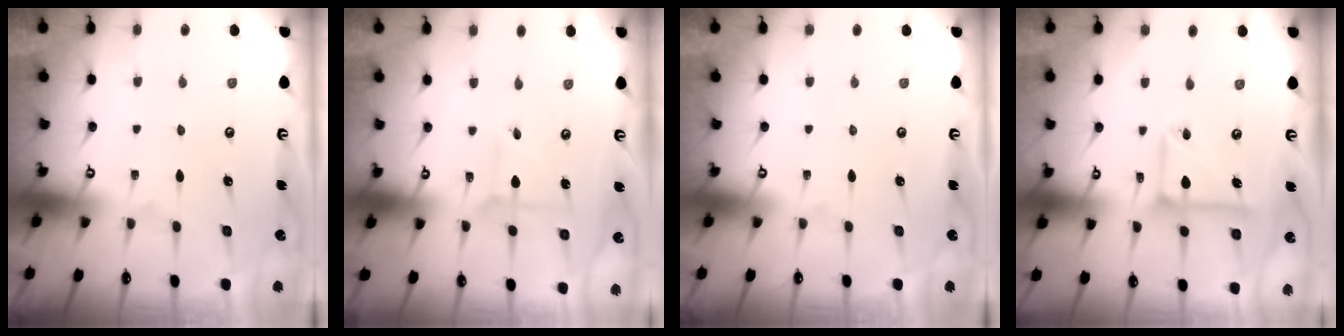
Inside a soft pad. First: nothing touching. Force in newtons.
{"total": 3.7, "press": 3.7, "slide": 0.3}
{"total": 0.0}
{"total": 12.2, "press": 12.1, "slide": 1.3}